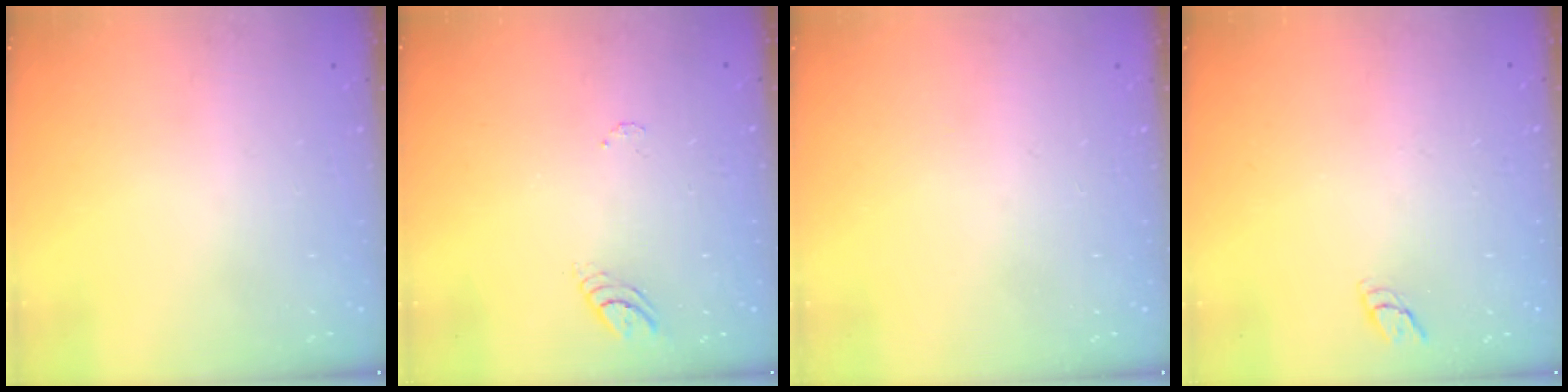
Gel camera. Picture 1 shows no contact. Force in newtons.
{"total": 3.9, "press": 3.9, "slide": 0.3}
{"total": 0.0}
{"total": 4.8, "press": 4.7, "slide": 0.4}